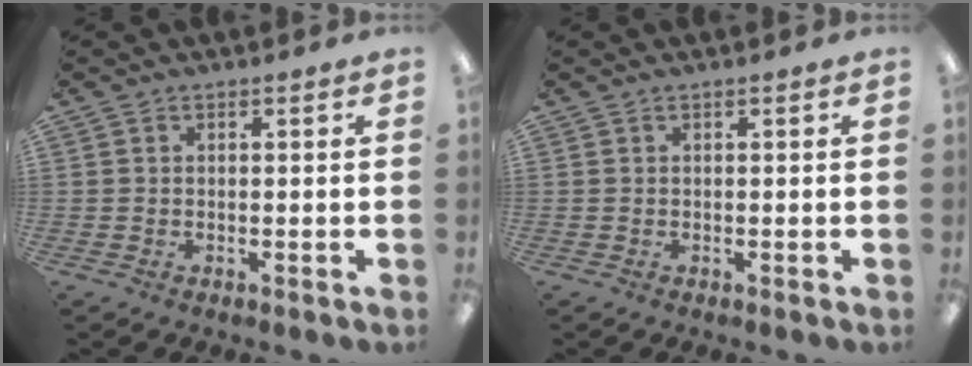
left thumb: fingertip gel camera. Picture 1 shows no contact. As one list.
[{"total": 0.0}]